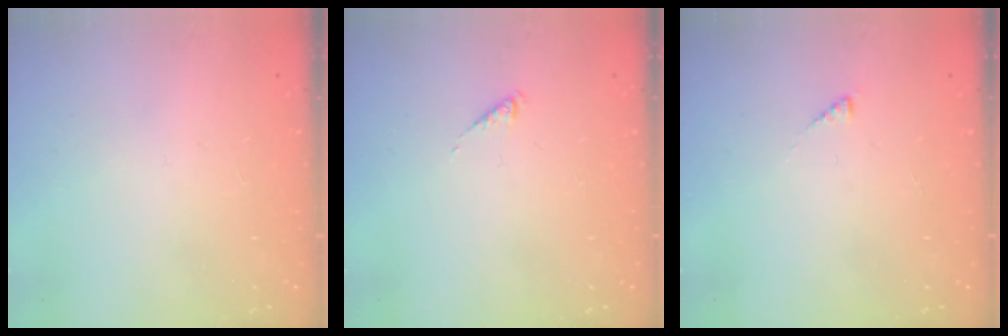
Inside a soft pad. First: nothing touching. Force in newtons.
{"total": 0.0}
{"total": 2.2, "press": 2.2, "slide": 0.4}